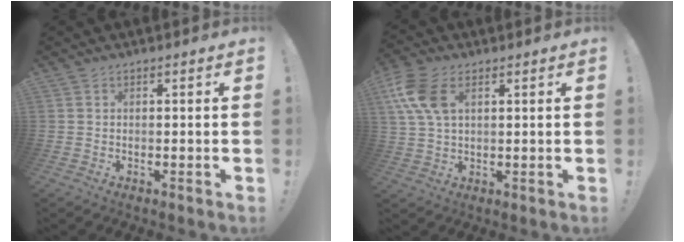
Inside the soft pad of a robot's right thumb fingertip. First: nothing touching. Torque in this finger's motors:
{"motor_torque": [0.00, 0.31, 0.65, 0.67, 0.07]}